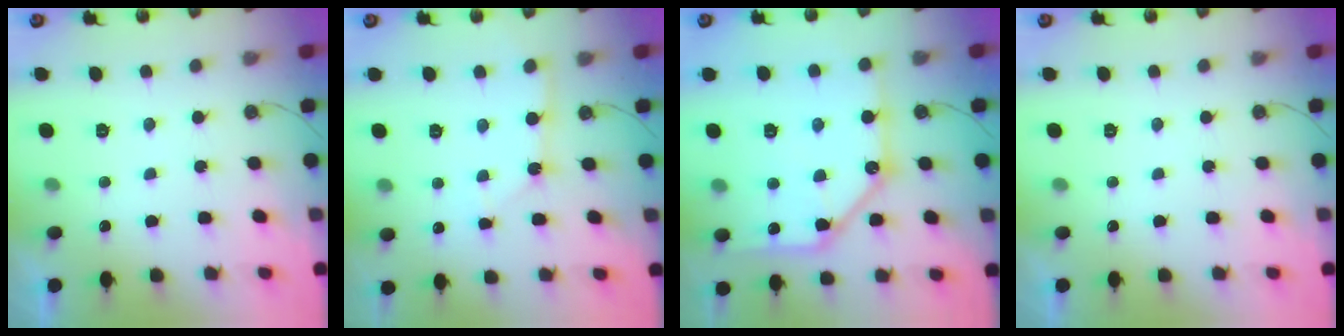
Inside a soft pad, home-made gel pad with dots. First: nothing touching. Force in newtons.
{"total": 3.3, "press": 3.3, "slide": 0.4}
{"total": 15.2, "press": 15.0, "slide": 1.8}
{"total": 0.0}